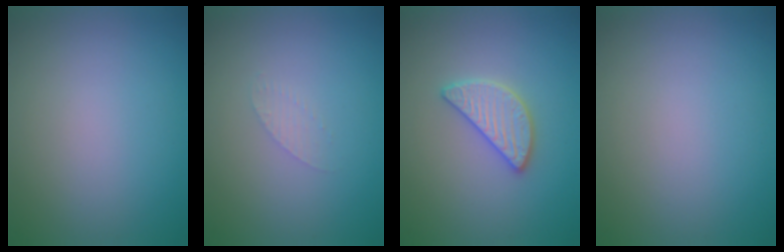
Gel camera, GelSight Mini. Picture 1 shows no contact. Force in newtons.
{"total": 1.0, "press": 1.0, "slide": 0.1}
{"total": 3.0, "press": 3.0, "slide": 0.2}
{"total": 0.0}